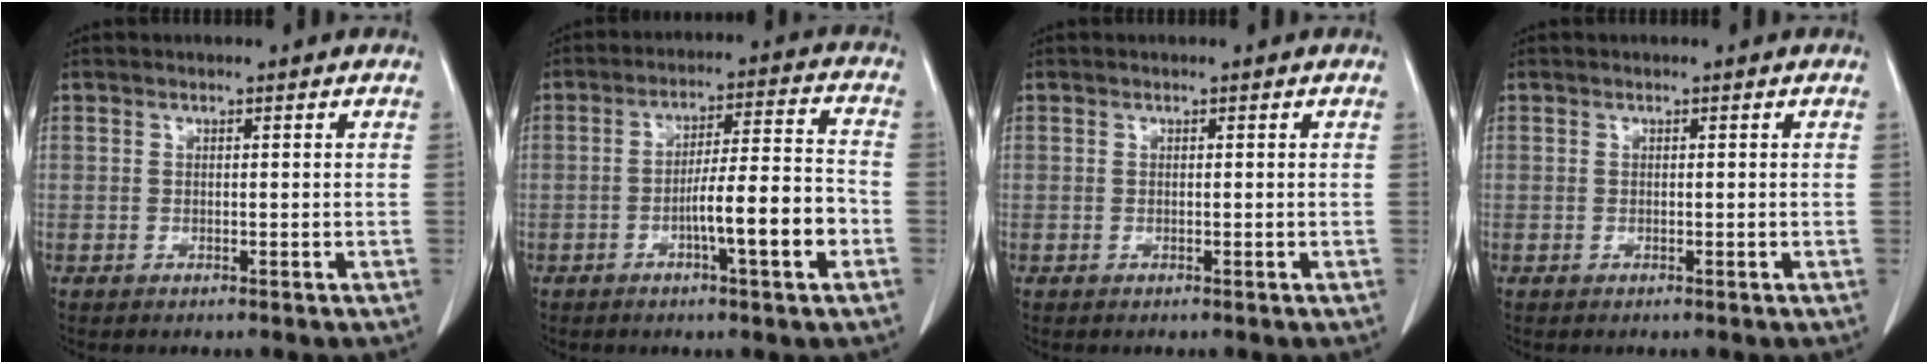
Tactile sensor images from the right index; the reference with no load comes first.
{"total": 10.0, "force": [-3.5, 0.5, 9.3], "torque": [-0.146, 0.010, -0.055]}
{"total": 0.0}
{"total": 0.0}